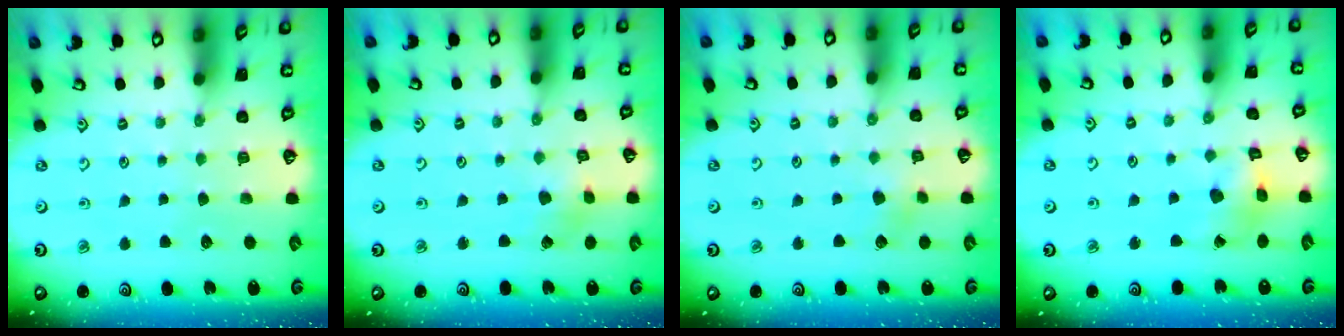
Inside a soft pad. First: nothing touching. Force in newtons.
{"total": 2.9, "press": 2.8, "slide": 0.2}
{"total": 3.7, "press": 3.7, "slide": 0.5}
{"total": 8.7, "press": 8.7, "slide": 0.9}